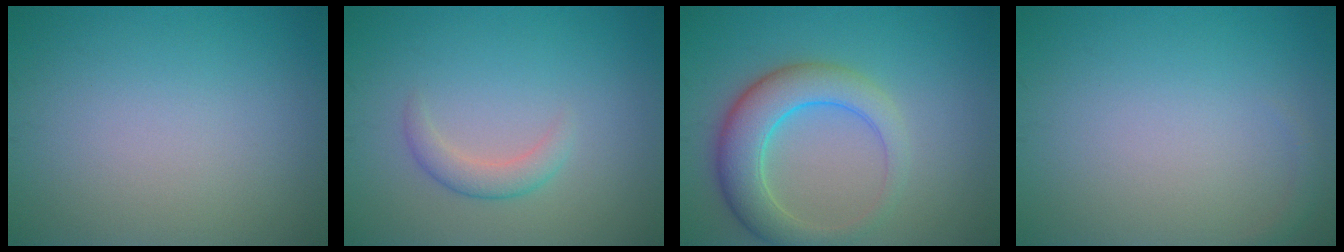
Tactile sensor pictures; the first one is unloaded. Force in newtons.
{"total": 2.0, "press": 2.0, "slide": 0.1}
{"total": 5.8, "press": 5.8, "slide": 0.1}
{"total": 0.6, "press": 0.6, "slide": 0.1}